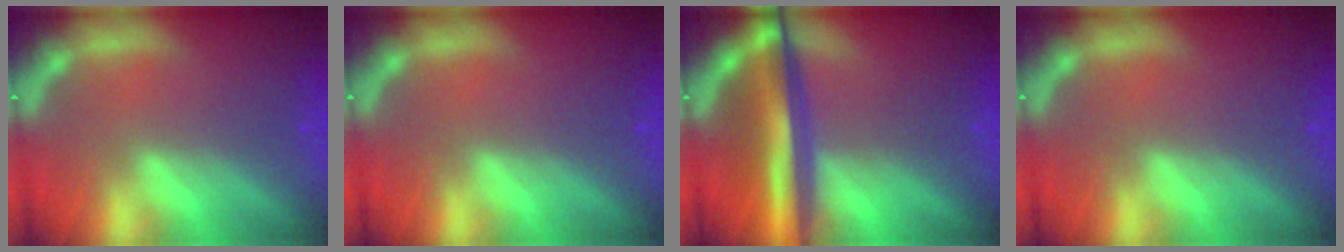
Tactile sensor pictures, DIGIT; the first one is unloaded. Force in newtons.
{"total": 0.0}
{"total": 9.1}
{"total": 0.0}